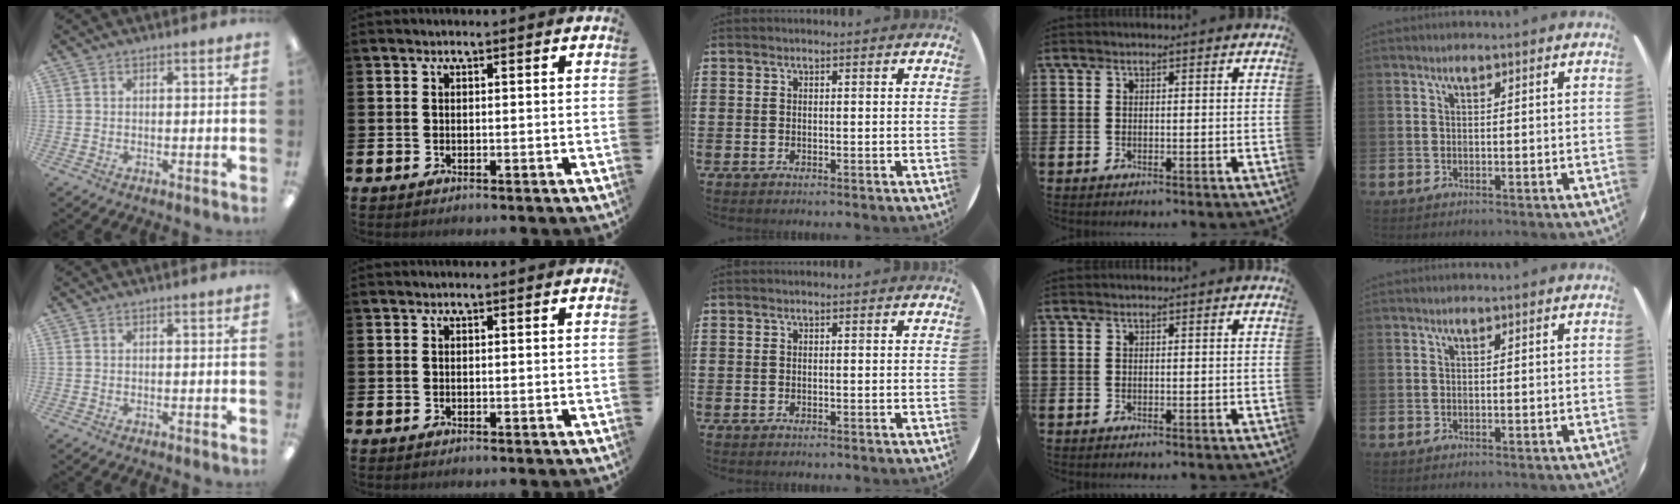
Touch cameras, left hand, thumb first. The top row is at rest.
{}